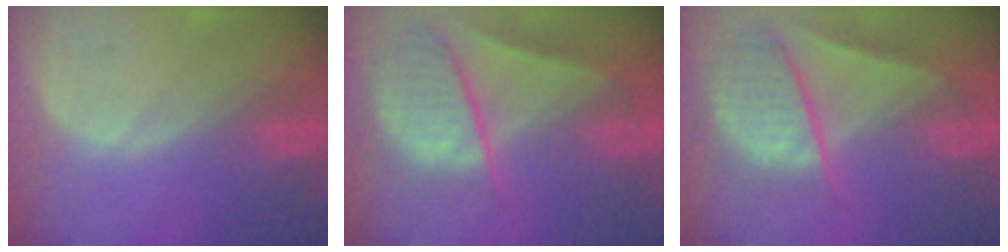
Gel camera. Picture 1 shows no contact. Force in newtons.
{"total": 9.6, "press": 8.1, "slide": 5.1}
{"total": 9.3, "press": 8.0, "slide": 4.7}